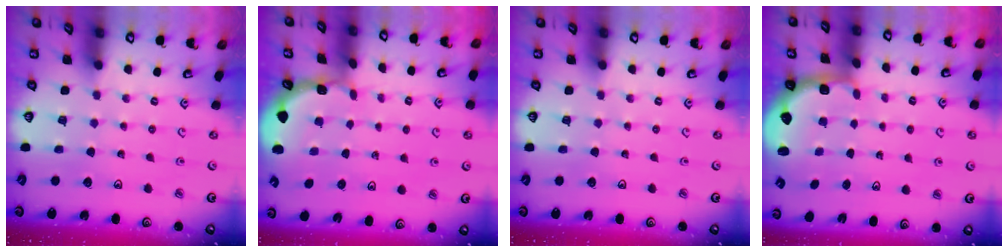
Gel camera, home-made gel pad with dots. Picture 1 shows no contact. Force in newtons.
{"total": 1.2, "press": 1.1, "slide": 0.1}
{"total": 0.0}
{"total": 2.6, "press": 2.0, "slide": 1.7}